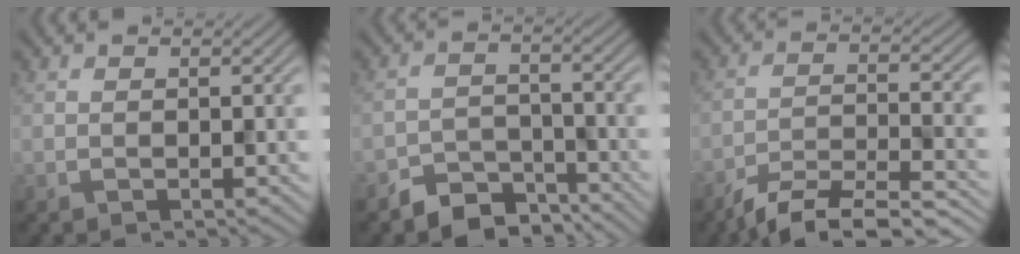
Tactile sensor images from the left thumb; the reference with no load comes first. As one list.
[{"total": 5.5, "force": [-4.6, 2.6, 1.7], "torque": [-0.024, -0.005, -0.089]}, {"total": 9.9, "force": [-8.3, 2.1, 4.9], "torque": [-0.086, -0.009, -0.137]}]